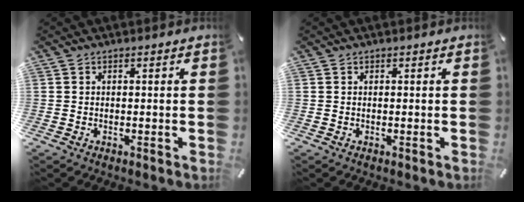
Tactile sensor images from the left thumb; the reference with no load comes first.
{"total": 0.0}